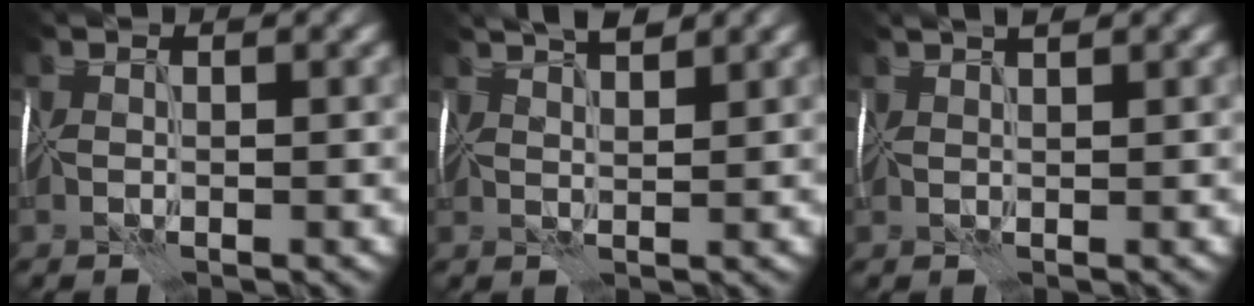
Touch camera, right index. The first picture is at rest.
{"total": 4.2, "force": [3.6, 0.9, 2.0], "torque": [-0.027, 0.026, 0.043]}
{"total": 3.9, "force": [2.7, 1.4, 2.5], "torque": [-0.033, 0.033, 0.027]}